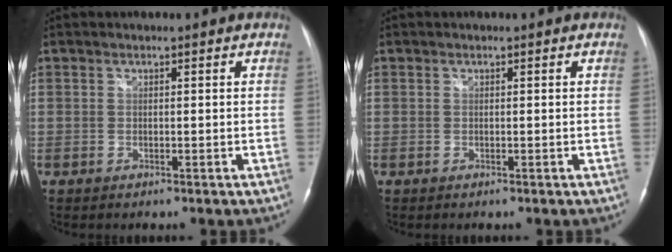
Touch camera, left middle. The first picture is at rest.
{"total": 0.0}